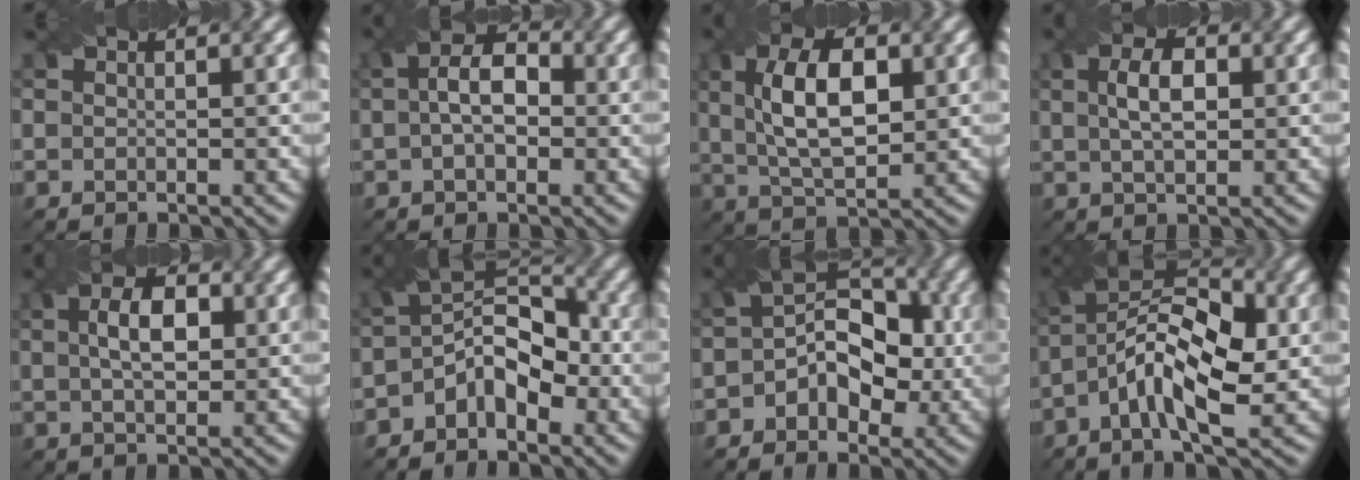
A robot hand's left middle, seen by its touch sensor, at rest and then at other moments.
{"total": 4.8, "force": [0.3, 2.7, 3.9], "torque": [-0.062, 0.016, -0.005]}
{"total": 7.8, "force": [1.4, 3.6, 6.7], "torque": [-0.126, 0.012, 0.024]}
{"total": 3.8, "force": [0.8, 1.8, 3.2], "torque": [-0.066, 0.006, 0.014]}
{"total": 4.6, "force": [1.0, 2.3, 3.8], "torque": [-0.070, 0.006, 0.015]}
{"total": 5.8, "force": [-1.9, 3.5, 4.2], "torque": [-0.064, 0.015, -0.042]}
{"total": 6.3, "force": [-0.5, 4.4, 4.6], "torque": [-0.050, 0.014, -0.016]}
{"total": 8.8, "force": [-1.2, 3.8, 7.9], "torque": [-0.141, 0.026, -0.032]}